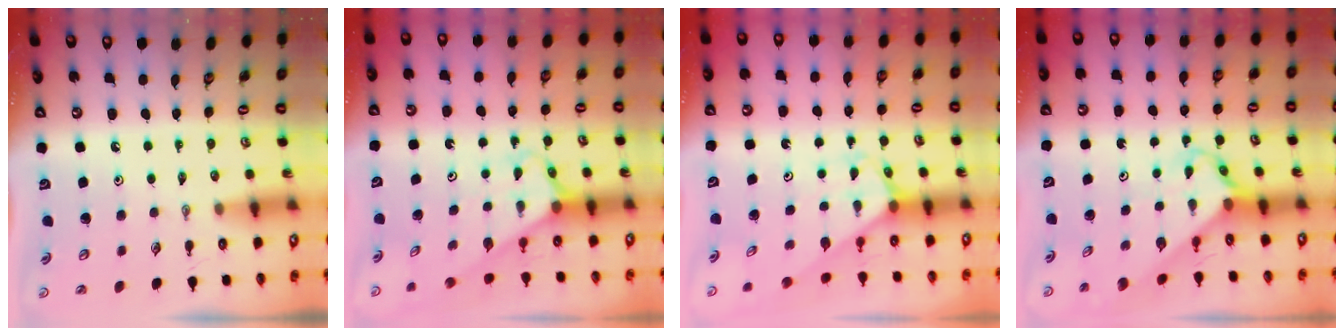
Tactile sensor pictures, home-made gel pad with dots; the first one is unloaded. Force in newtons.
{"total": 2.5, "press": 2.5, "slide": 0.1}
{"total": 2.3, "press": 2.3, "slide": 0.2}
{"total": 2.7, "press": 2.7, "slide": 0.2}